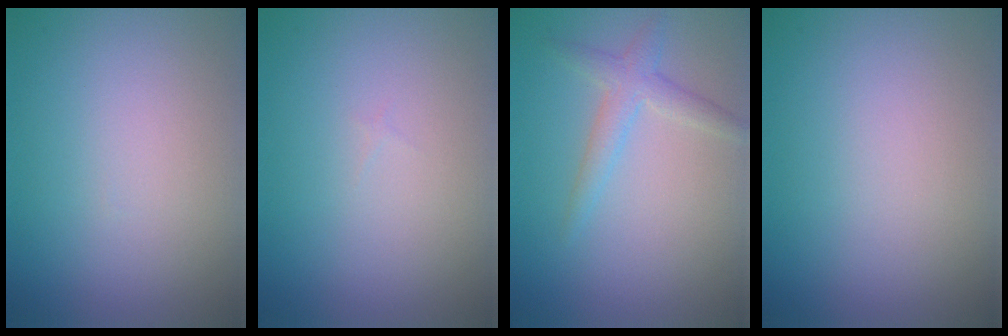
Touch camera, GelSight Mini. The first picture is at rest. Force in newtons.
{"total": 0.0}
{"total": 2.2, "press": 2.2, "slide": 0.1}
{"total": 0.0}